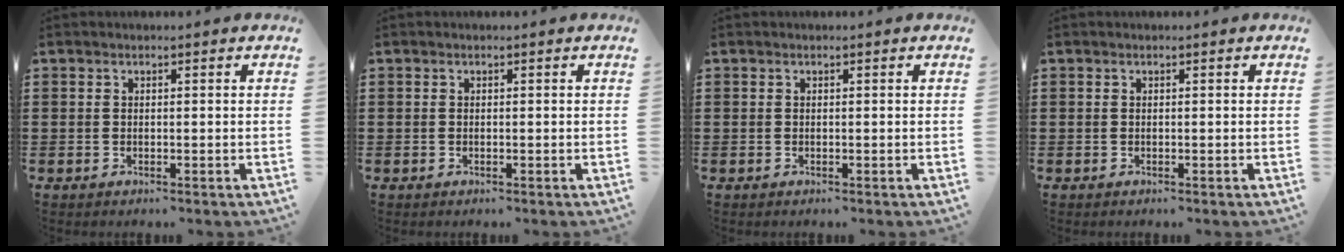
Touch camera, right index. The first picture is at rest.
{"total": 0.0}
{"total": 0.0}
{"total": 0.0}